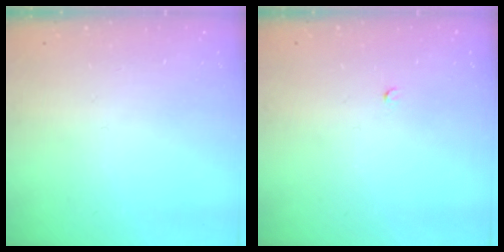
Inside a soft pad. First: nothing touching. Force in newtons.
{"total": 2.0, "press": 2.0, "slide": 0.3}